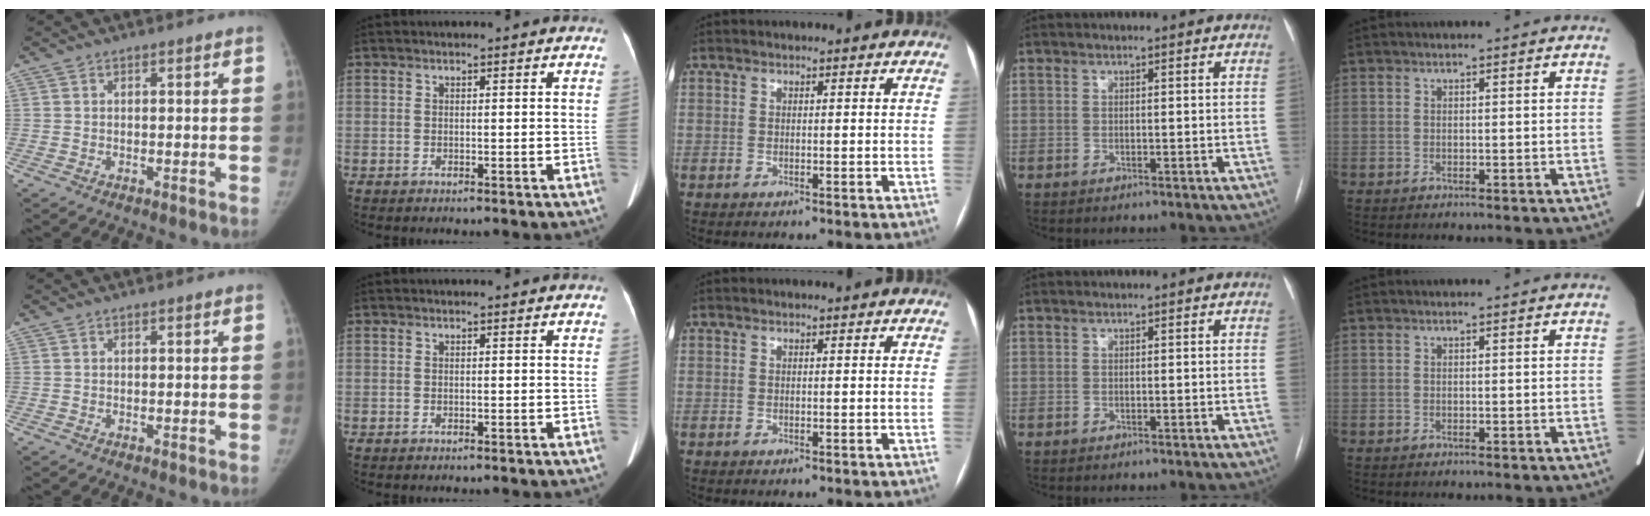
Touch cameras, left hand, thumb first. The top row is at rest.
{}